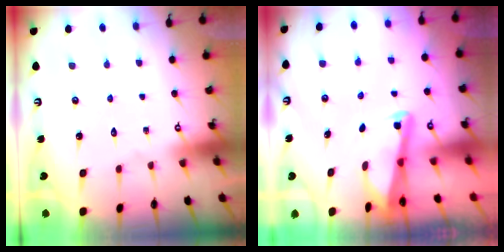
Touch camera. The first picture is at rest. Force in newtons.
{"total": 3.0, "press": 3.0, "slide": 0.4}